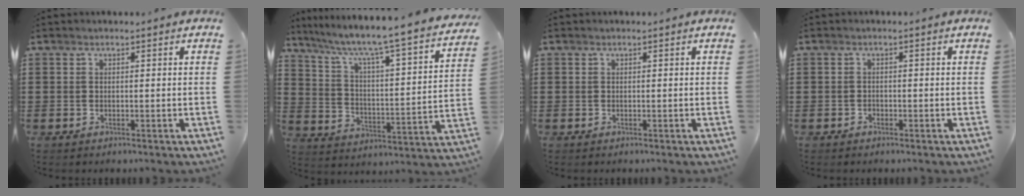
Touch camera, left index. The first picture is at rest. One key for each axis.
{"total": 5.3, "fx": 4.2, "fy": -0.2, "fz": 3.2, "tx": -0.085, "ty": -0.049, "tz": 0.056}
{"total": 0.0}
{"total": 0.6, "fx": -0.5, "fy": 0.3, "fz": 0.1, "tx": -0.006, "ty": 0.001, "tz": -0.011}